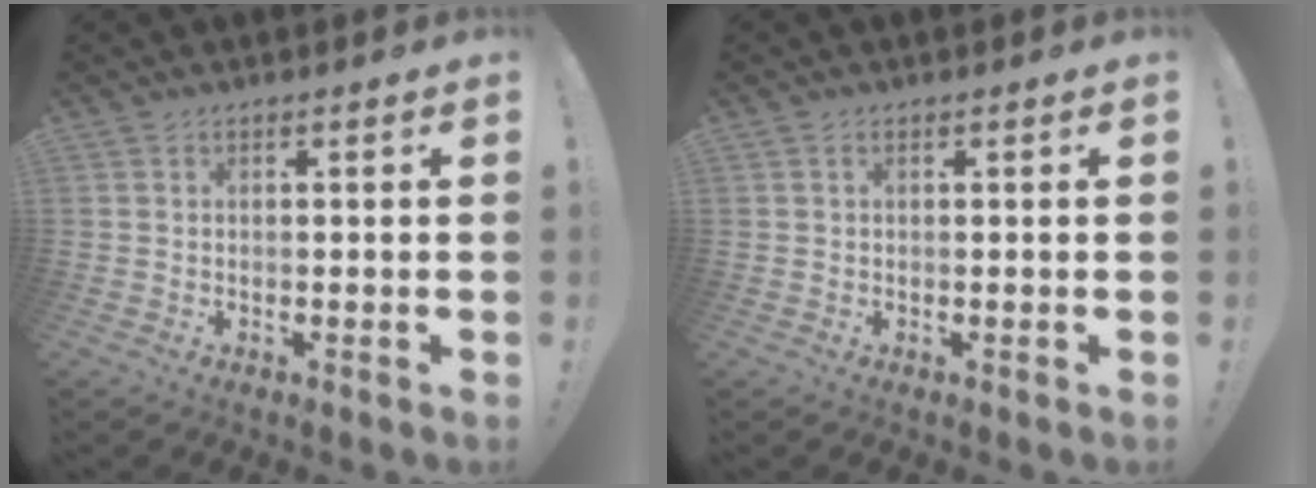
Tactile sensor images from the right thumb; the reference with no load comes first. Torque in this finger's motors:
{"motor_torque": [-0.17, -0.04, -0.07, 0.17, 0.04]}